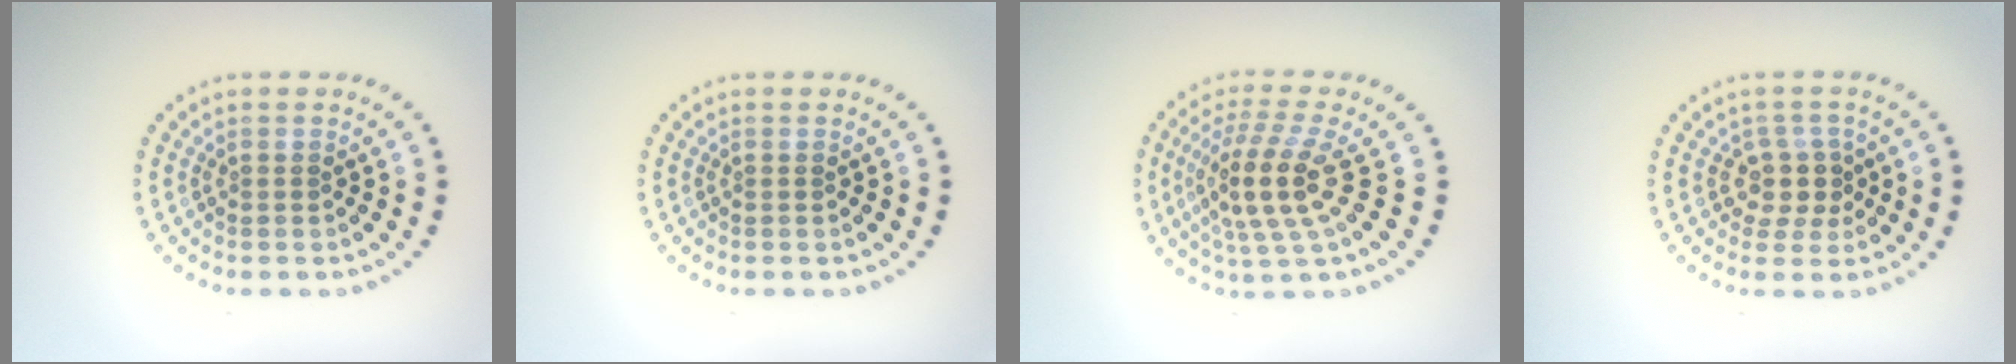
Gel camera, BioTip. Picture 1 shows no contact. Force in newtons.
{"total": 0.0}
{"total": 4.8, "press": 3.9, "slide": 2.7}
{"total": 2.6, "press": 2.1, "slide": 1.5}